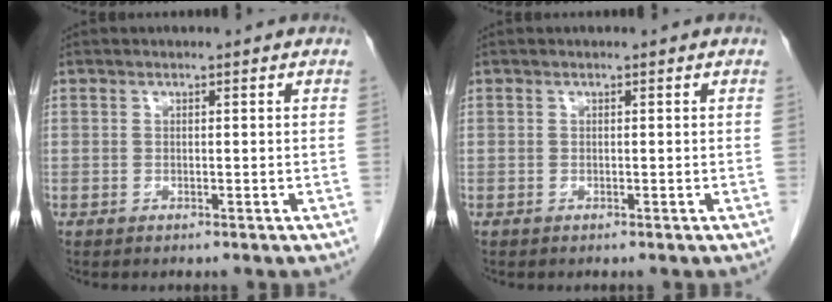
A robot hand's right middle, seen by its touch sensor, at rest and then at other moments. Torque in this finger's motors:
{"motor_torque": [-0.15, 0.11, 0.00, -0.01]}